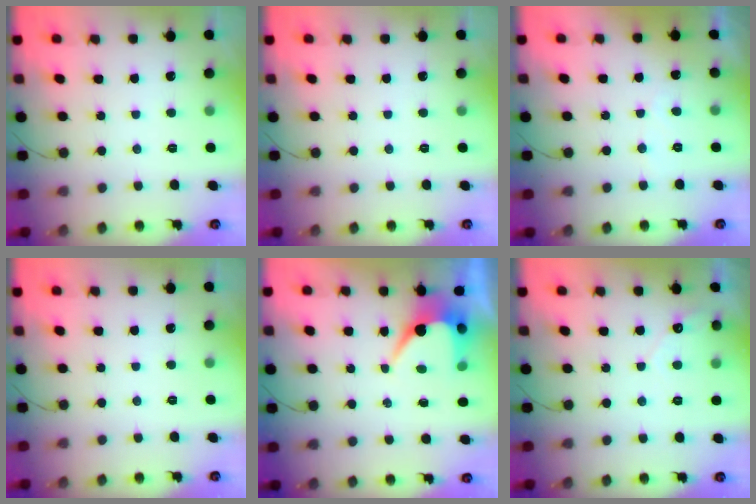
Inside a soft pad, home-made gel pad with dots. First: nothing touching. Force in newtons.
{"total": 0.0}
{"total": 2.3, "press": 2.3, "slide": 0.1}
{"total": 0.0}
{"total": 7.1, "press": 7.1, "slide": 0.4}
{"total": 3.0, "press": 3.0, "slide": 0.1}